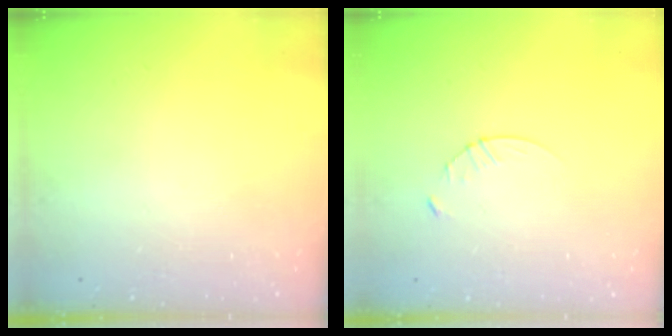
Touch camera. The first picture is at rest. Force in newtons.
{"total": 3.4, "press": 3.4, "slide": 0.4}